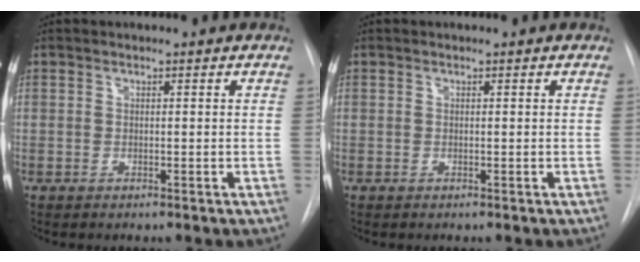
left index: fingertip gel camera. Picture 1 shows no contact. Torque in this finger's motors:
{"motor_torque": [0.00, 0.00, 0.00, 0.00]}